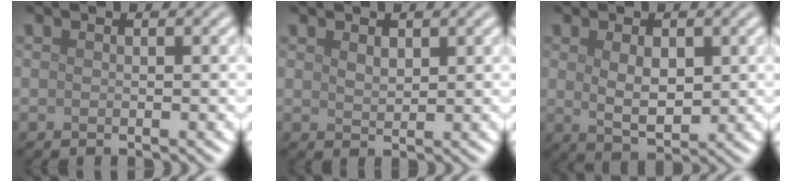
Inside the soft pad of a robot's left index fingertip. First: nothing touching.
{"total": 1.4, "force": [0.8, 0.7, 0.8], "torque": [-0.016, -0.001, 0.019]}
{"total": 3.5, "force": [0.5, 2.0, 2.8], "torque": [-0.057, -0.005, 0.014]}